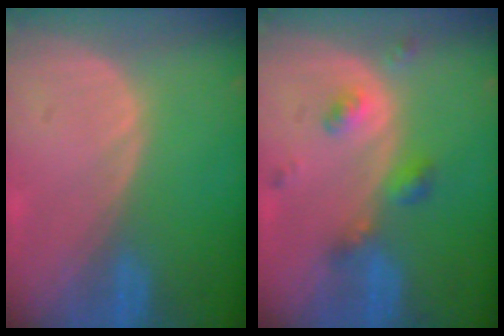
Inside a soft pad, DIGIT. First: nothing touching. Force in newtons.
{"total": 4.9, "press": 4.3, "slide": 2.3}